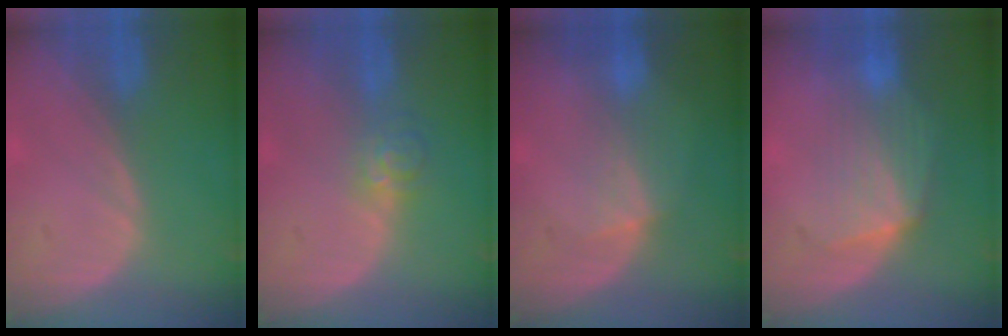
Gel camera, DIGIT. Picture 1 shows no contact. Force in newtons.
{"total": 3.7, "press": 3.5, "slide": 1.4}
{"total": 3.0, "press": 2.8, "slide": 1.1}
{"total": 7.3, "press": 6.9, "slide": 2.6}